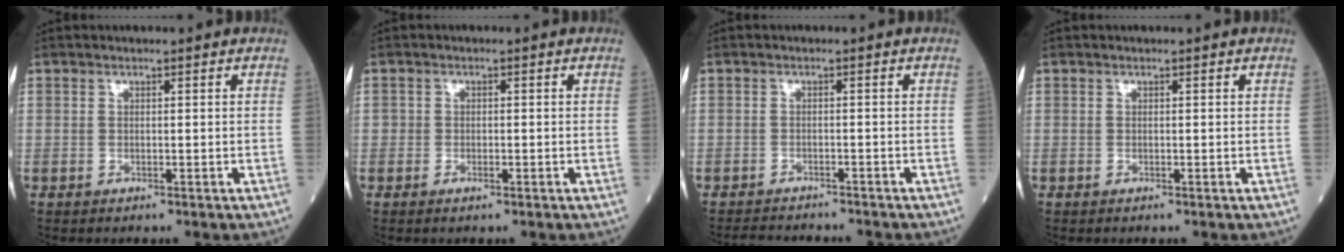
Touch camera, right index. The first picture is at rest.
{"total": 1.4, "force": [-0.6, 0.9, 0.8], "torque": [-0.011, 0.002, -0.006]}
{"total": 7.2, "force": [-6.9, 1.5, 1.3], "torque": [-0.016, -0.001, -0.100]}
{"total": 0.0}